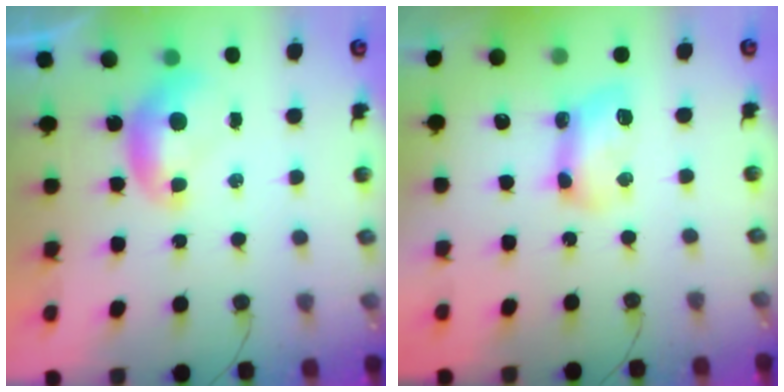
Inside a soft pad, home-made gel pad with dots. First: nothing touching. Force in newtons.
{"total": 8.8, "press": 8.8, "slide": 0.4}